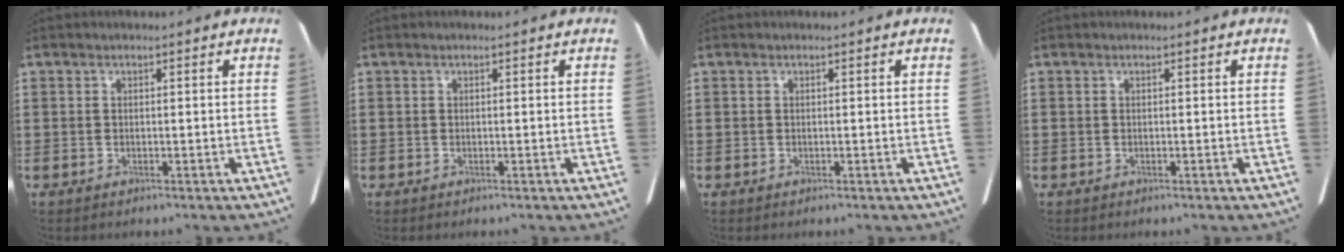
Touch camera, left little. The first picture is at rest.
{"total": 0.0}
{"total": 0.0}
{"total": 0.0}